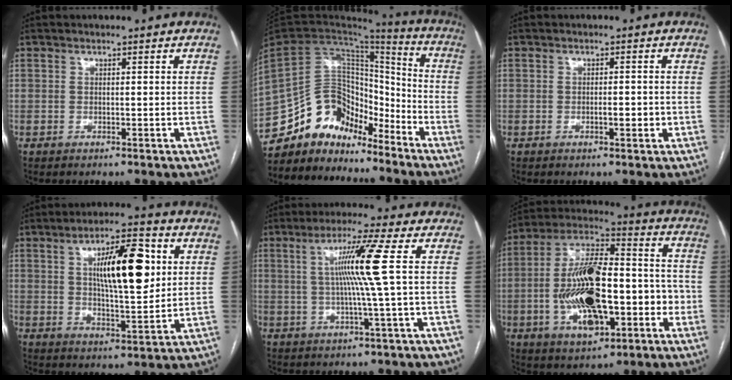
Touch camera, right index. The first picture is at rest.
{"total": 14.7, "force": [-12.5, 7.1, 3.3], "torque": [-0.057, 0.071, -0.222]}
{"total": 2.2, "force": [-0.6, 0.6, 2.0], "torque": [-0.035, 0.000, -0.008]}
{"total": 13.5, "force": [3.4, 3.5, 12.6], "torque": [-0.205, 0.009, 0.055]}
{"total": 8.9, "force": [1.2, -2.2, 8.5], "torque": [-0.152, 0.004, 0.029]}
{"total": 20.4, "force": [-4.5, 8.2, 18.2], "torque": [-0.341, 0.025, -0.070]}